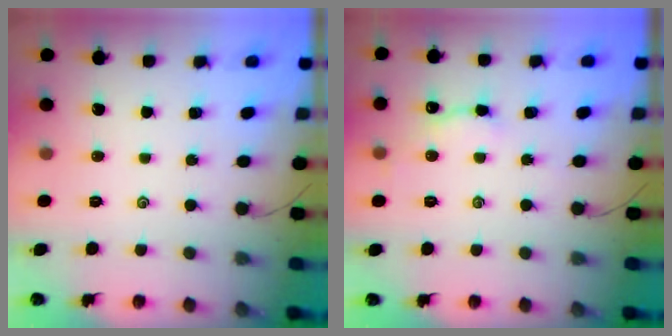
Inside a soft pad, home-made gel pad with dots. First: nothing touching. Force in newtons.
{"total": 4.7, "press": 4.7, "slide": 0.5}